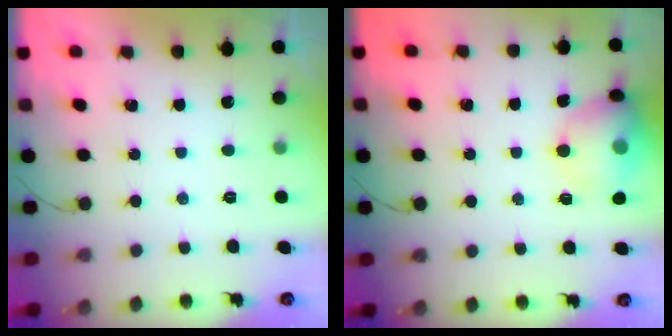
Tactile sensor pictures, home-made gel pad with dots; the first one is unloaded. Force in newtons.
{"total": 13.5, "press": 13.3, "slide": 2.3}